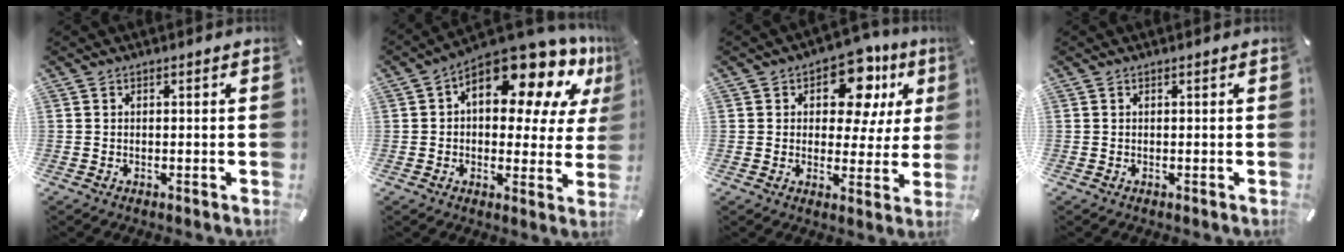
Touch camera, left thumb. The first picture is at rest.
{"total": 16.9, "force": [9.9, 7.9, 11.2], "torque": [-0.154, -0.078, 0.164]}
{"total": 14.0, "force": [6.5, 8.5, 9.1], "torque": [-0.126, -0.026, 0.110]}
{"total": 0.0}